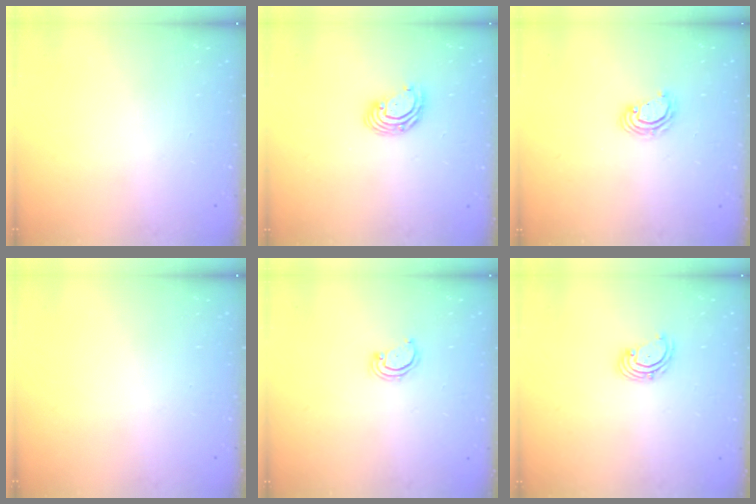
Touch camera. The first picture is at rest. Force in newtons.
{"total": 6.4, "press": 6.3, "slide": 1.2}
{"total": 4.3, "press": 4.3, "slide": 0.2}
{"total": 0.0}
{"total": 2.3, "press": 2.2, "slide": 0.2}
{"total": 2.7, "press": 2.7, "slide": 0.6}